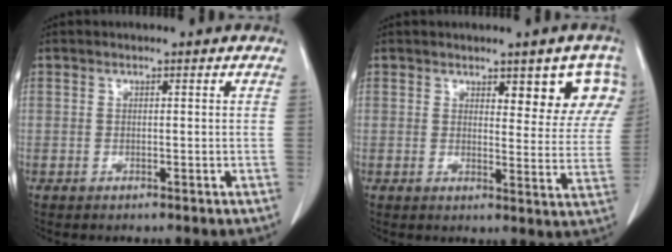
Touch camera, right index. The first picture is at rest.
{"total": 8.1, "force": [4.6, 2.9, 6.0], "torque": [-0.052, -0.004, 0.049]}